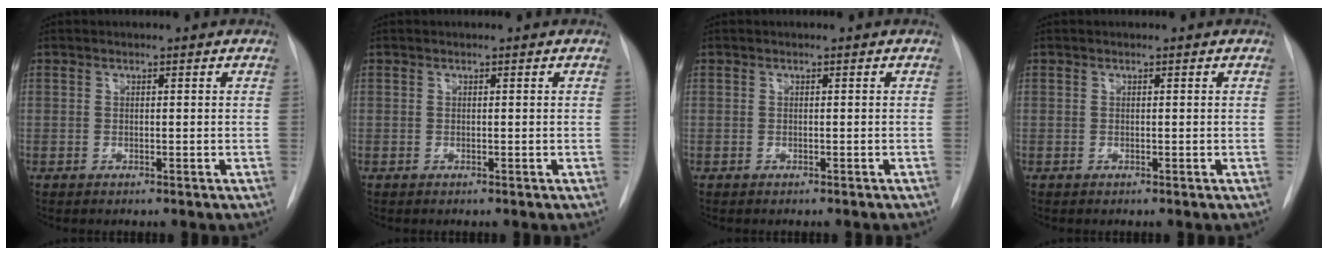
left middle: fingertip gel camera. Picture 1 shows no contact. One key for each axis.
{"total": 0.0}
{"total": 0.9, "fx": -0.9, "fy": 0.1, "fz": 0.3, "tx": -0.006, "ty": 0.000, "tz": -0.013}
{"total": 0.0}